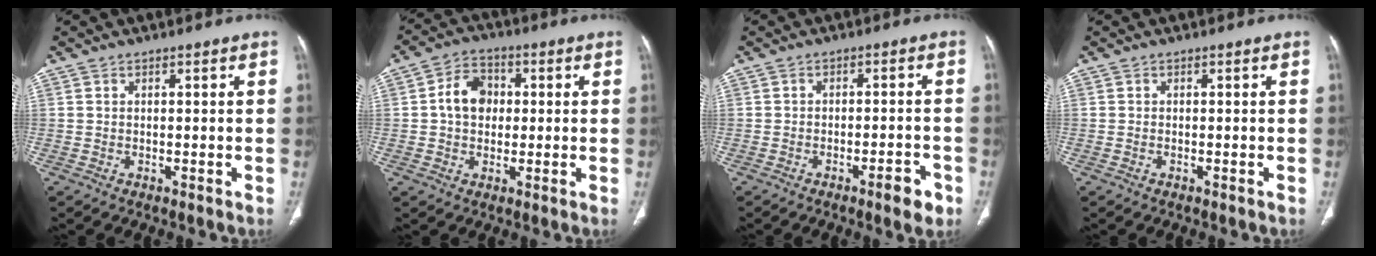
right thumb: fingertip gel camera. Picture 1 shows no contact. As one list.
[{"total": 7.7, "force": [0.6, 6.0, 4.7], "torque": [-0.061, 0.015, 0.003]}, {"total": 4.8, "force": [-2.8, 1.3, 3.6], "torque": [-0.042, 0.017, -0.038]}, {"total": 0.0}]